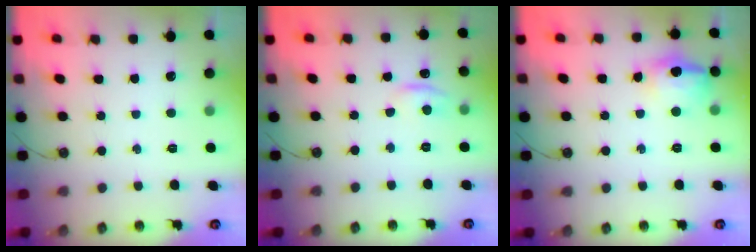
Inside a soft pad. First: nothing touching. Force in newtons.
{"total": 4.4, "press": 4.4, "slide": 0.6}
{"total": 13.3, "press": 13.2, "slide": 1.4}